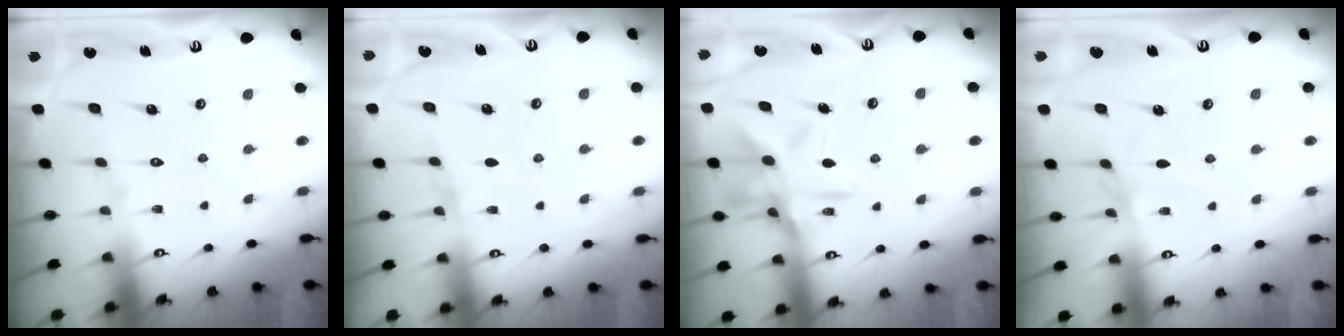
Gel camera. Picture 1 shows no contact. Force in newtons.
{"total": 2.9, "press": 2.8, "slide": 0.7}
{"total": 13.5, "press": 13.4, "slide": 1.1}
{"total": 1.8, "press": 1.8, "slide": 0.3}